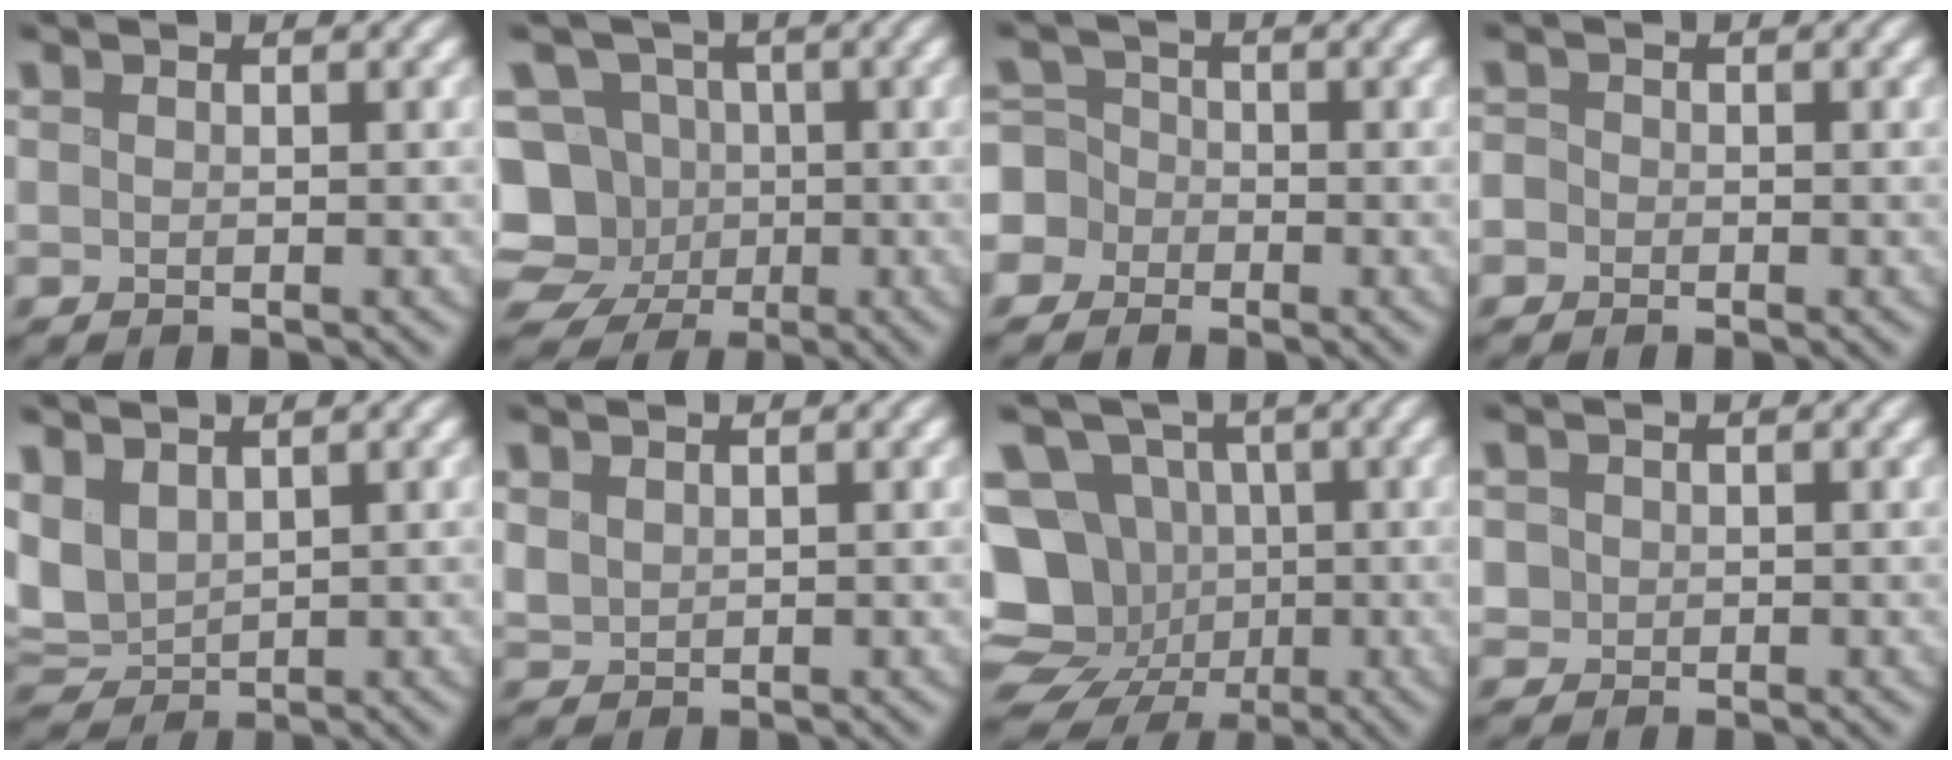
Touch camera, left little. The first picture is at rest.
{"total": 9.4, "force": [-3.3, 8.2, 3.2], "torque": [-0.049, 0.006, -0.080]}
{"total": 6.8, "force": [-2.7, 6.1, 1.5], "torque": [-0.051, 0.002, -0.082]}
{"total": 2.3, "force": [-0.8, 2.1, 0.6], "torque": [0.002, 0.010, -0.036]}
{"total": 4.4, "force": [1.4, 3.1, 2.8], "torque": [-0.081, 0.004, 0.027]}
{"total": 1.1, "force": [0.8, 0.7, 0.3], "torque": [-0.016, 0.000, 0.019]}
{"total": 13.1, "force": [-4.0, 11.3, 5.2], "torque": [-0.106, -0.001, -0.083]}
{"total": 1.1, "force": [0.2, 1.1, 0.2], "torque": [0.000, 0.002, 0.008]}